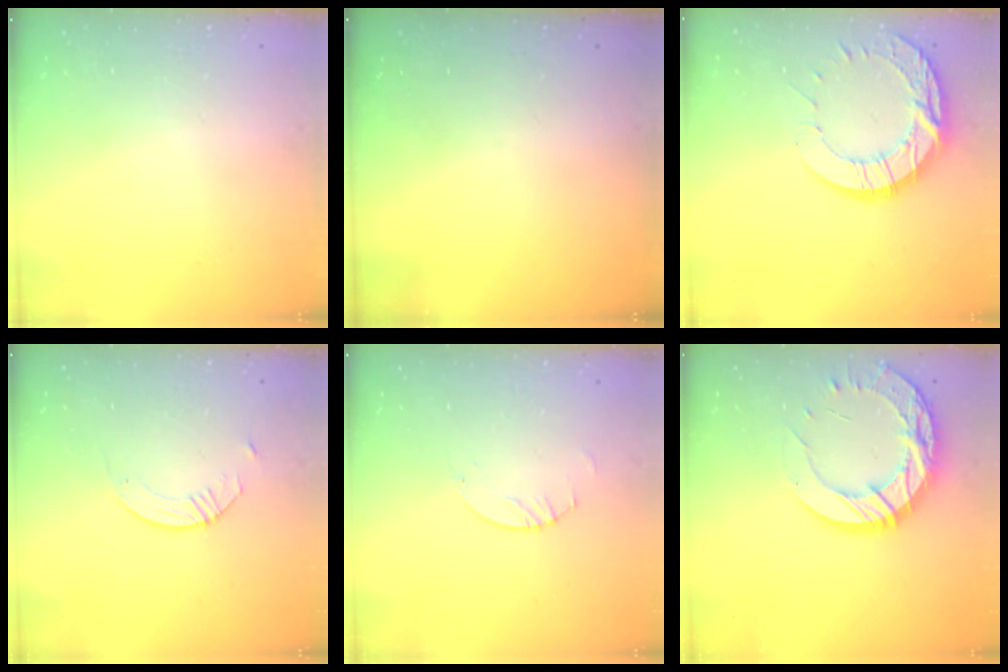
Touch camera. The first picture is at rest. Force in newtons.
{"total": 0.0}
{"total": 15.2, "press": 15.2, "slide": 1.2}
{"total": 4.9, "press": 4.8, "slide": 0.5}
{"total": 2.0, "press": 2.0, "slide": 0.2}
{"total": 20.4, "press": 20.3, "slide": 1.7}